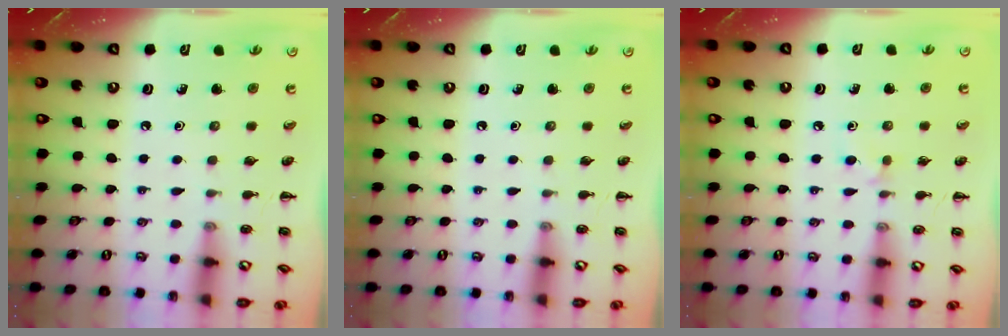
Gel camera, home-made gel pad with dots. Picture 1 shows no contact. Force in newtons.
{"total": 0.0}
{"total": 4.2, "press": 4.0, "slide": 1.3}